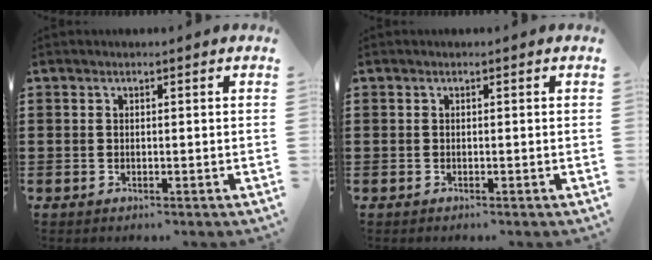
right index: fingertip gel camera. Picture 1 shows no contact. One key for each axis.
{"total": 0.0}